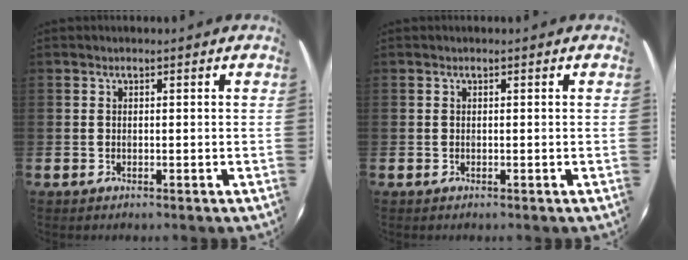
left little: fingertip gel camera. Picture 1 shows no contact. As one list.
[{"total": 0.0}]